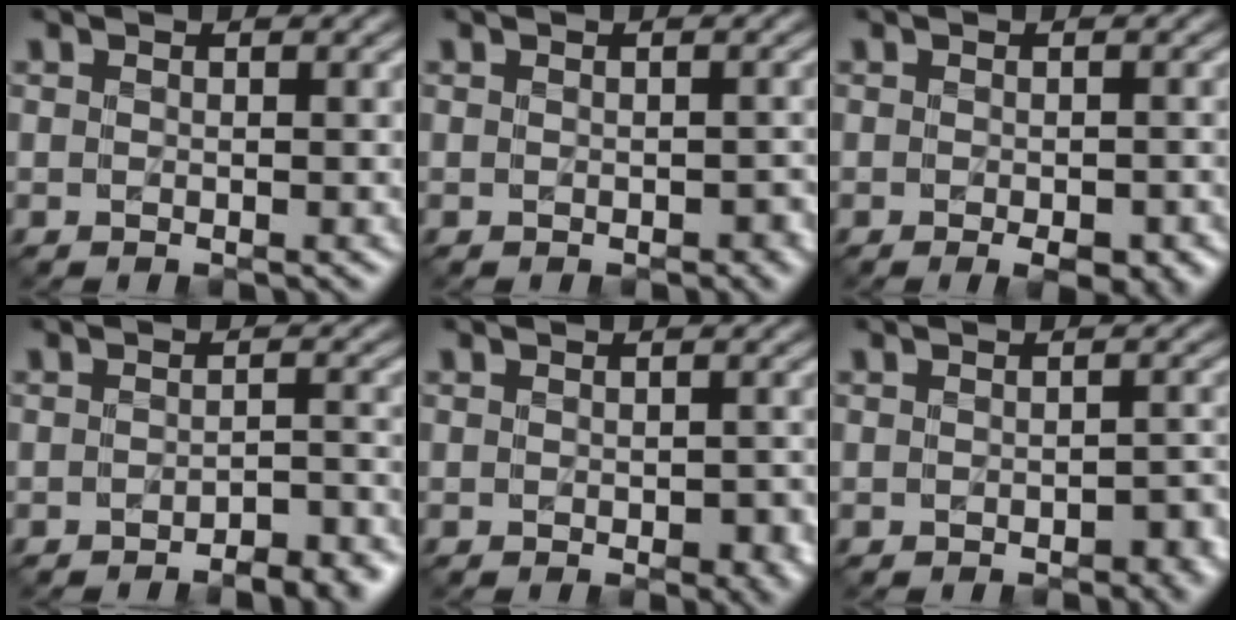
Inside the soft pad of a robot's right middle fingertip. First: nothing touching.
{"total": 1.0, "force": [-0.2, 0.6, 0.7], "torque": [-0.010, -0.003, 0.000]}
{"total": 3.4, "force": [-1.7, 1.4, 2.7], "torque": [-0.034, -0.007, -0.012]}
{"total": 3.5, "force": [-2.6, 1.1, 2.1], "torque": [-0.026, 0.002, -0.029]}
{"total": 2.2, "force": [-0.4, 1.2, 1.8], "torque": [-0.024, -0.008, -0.001]}
{"total": 2.0, "force": [-0.7, 1.0, 1.5], "torque": [-0.022, -0.002, -0.007]}